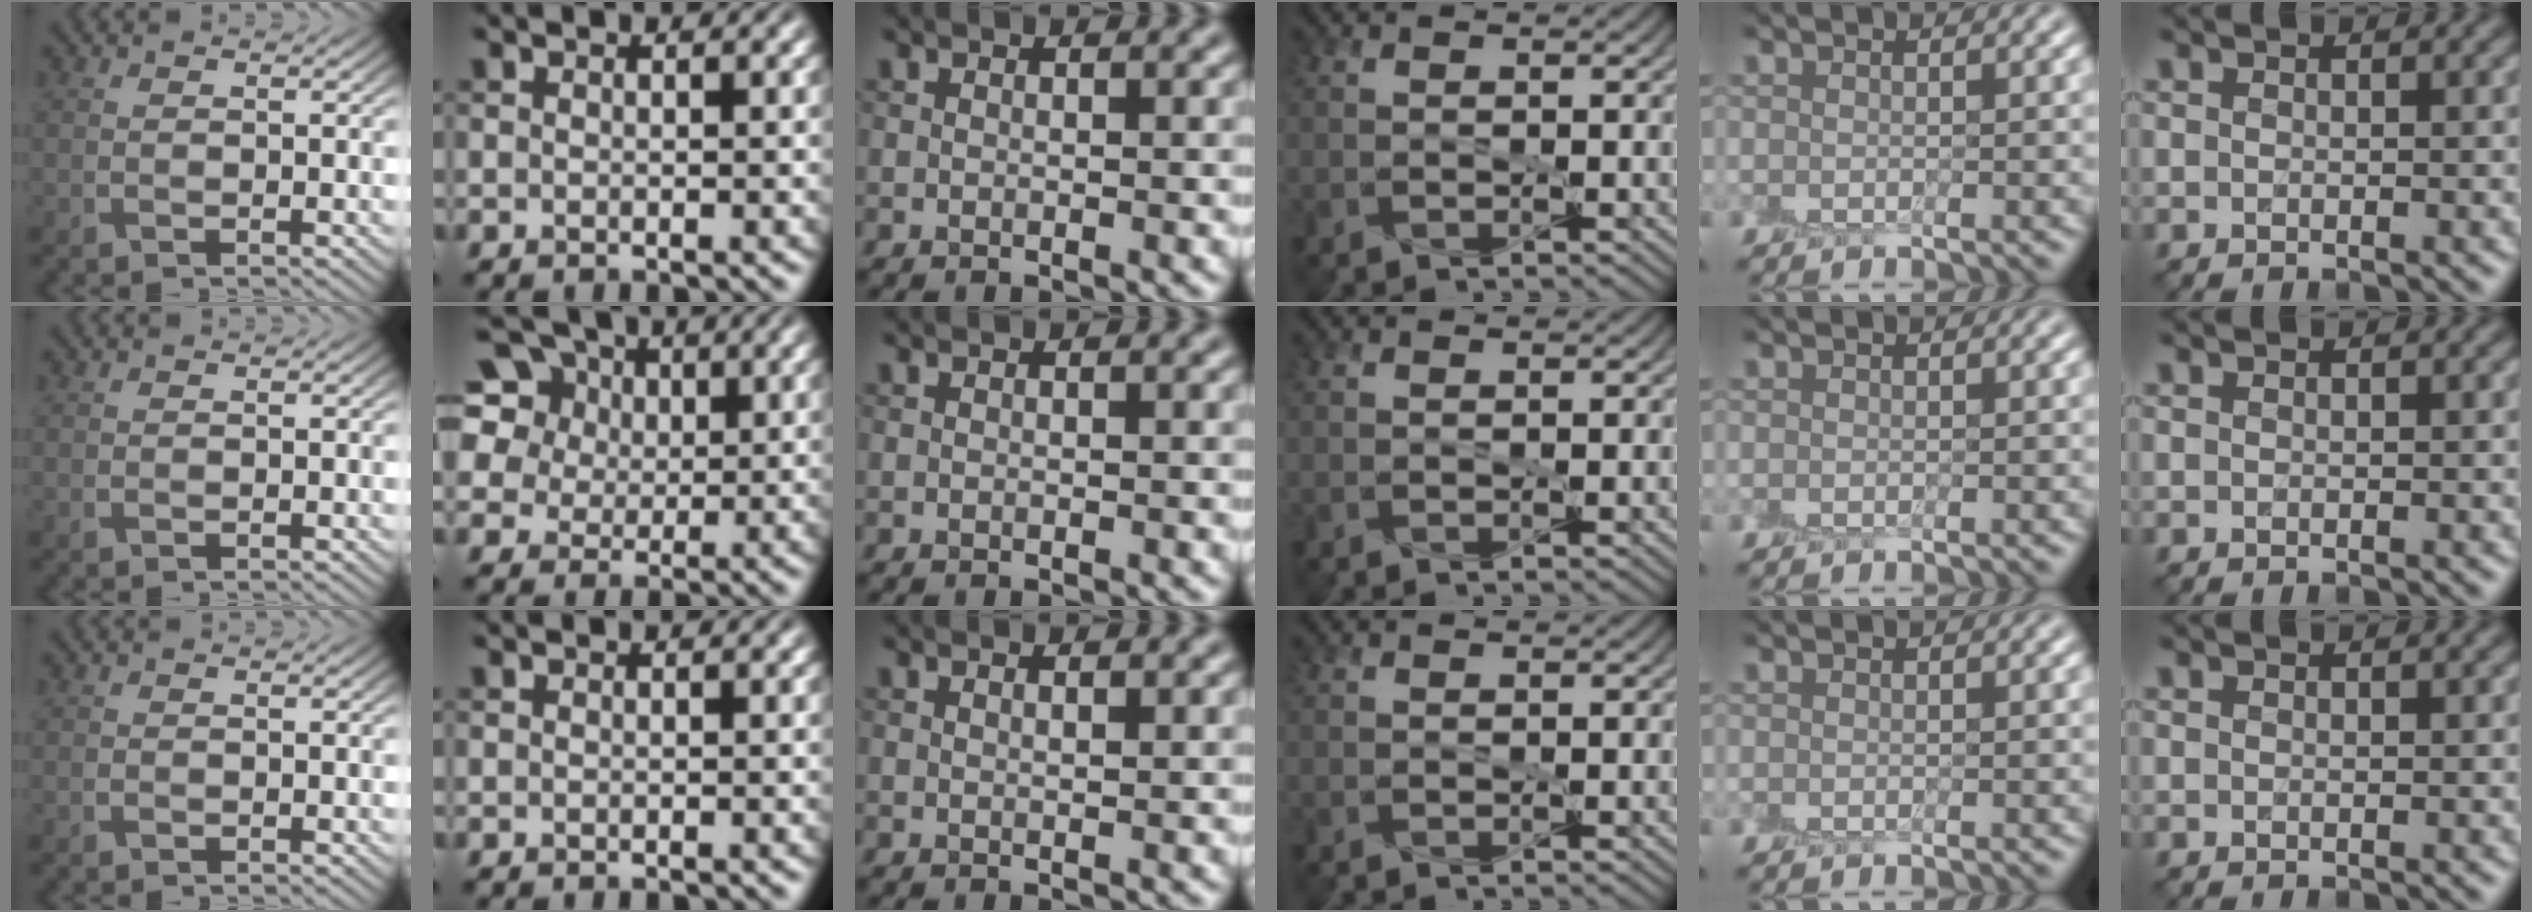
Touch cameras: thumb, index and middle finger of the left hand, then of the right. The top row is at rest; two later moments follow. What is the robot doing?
{"motion": "peel", "object": "sticky note"}